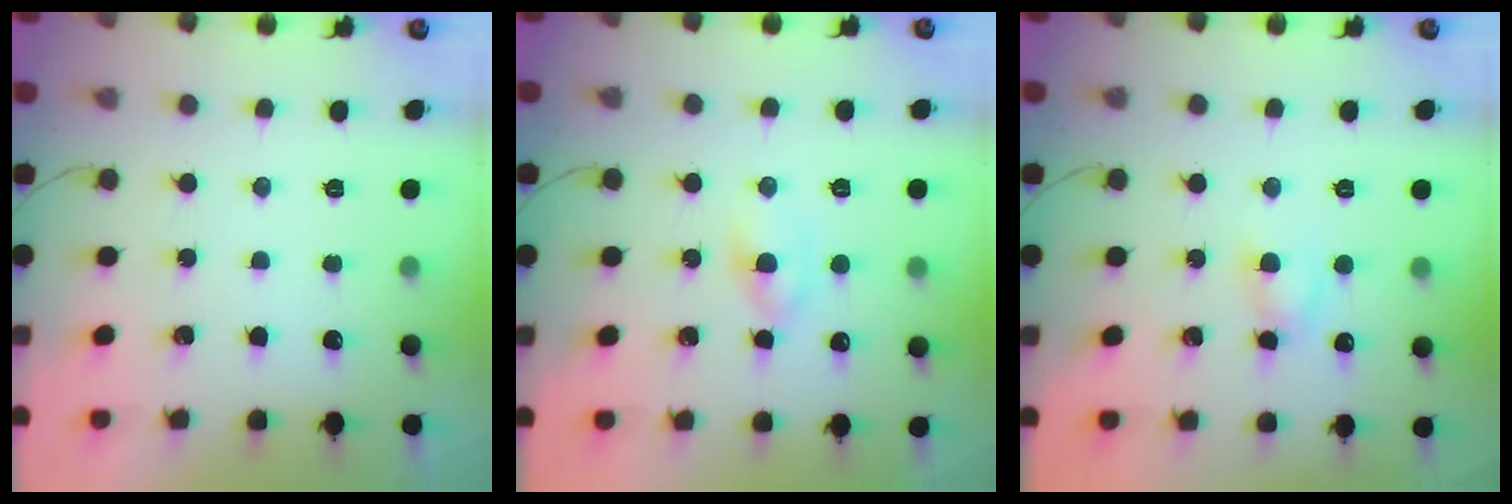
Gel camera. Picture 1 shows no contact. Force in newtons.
{"total": 2.3, "press": 2.0, "slide": 1.1}
{"total": 3.6, "press": 3.4, "slide": 1.0}